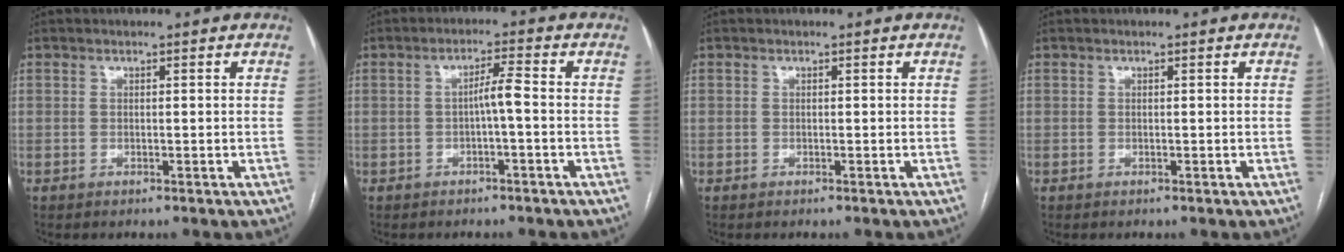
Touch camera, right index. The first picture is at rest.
{"total": 3.1, "force": [-0.6, 0.0, 3.1], "torque": [-0.050, 0.008, -0.010]}
{"total": 0.0}
{"total": 0.0}